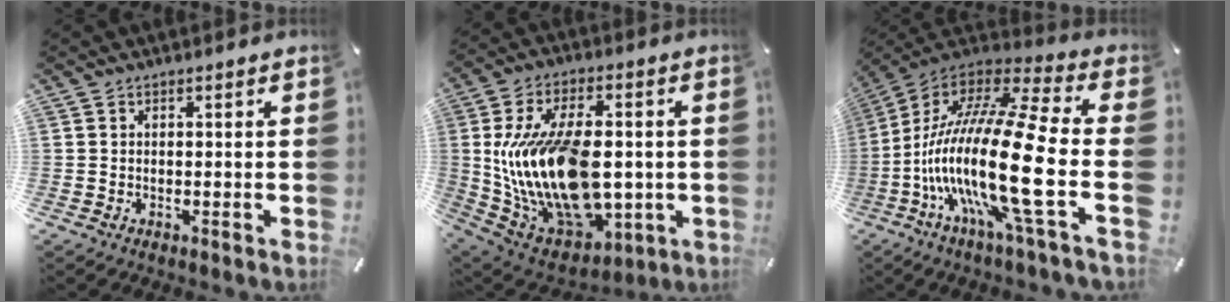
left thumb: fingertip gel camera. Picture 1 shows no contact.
{"total": 23.7, "force": [0.1, 14.5, 18.8], "torque": [-0.386, -0.016, 0.017]}
{"total": 25.9, "force": [-6.5, 5.3, 24.5], "torque": [-0.529, 0.000, -0.119]}